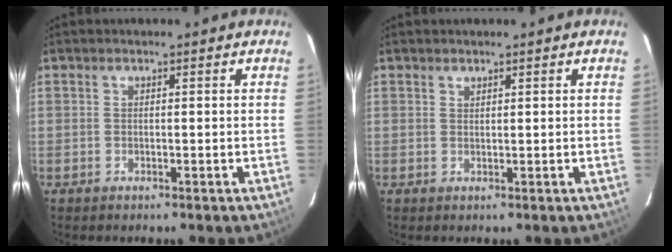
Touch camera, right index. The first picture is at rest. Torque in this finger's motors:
{"motor_torque": [-0.13, 0.18, -0.09, 0.00]}